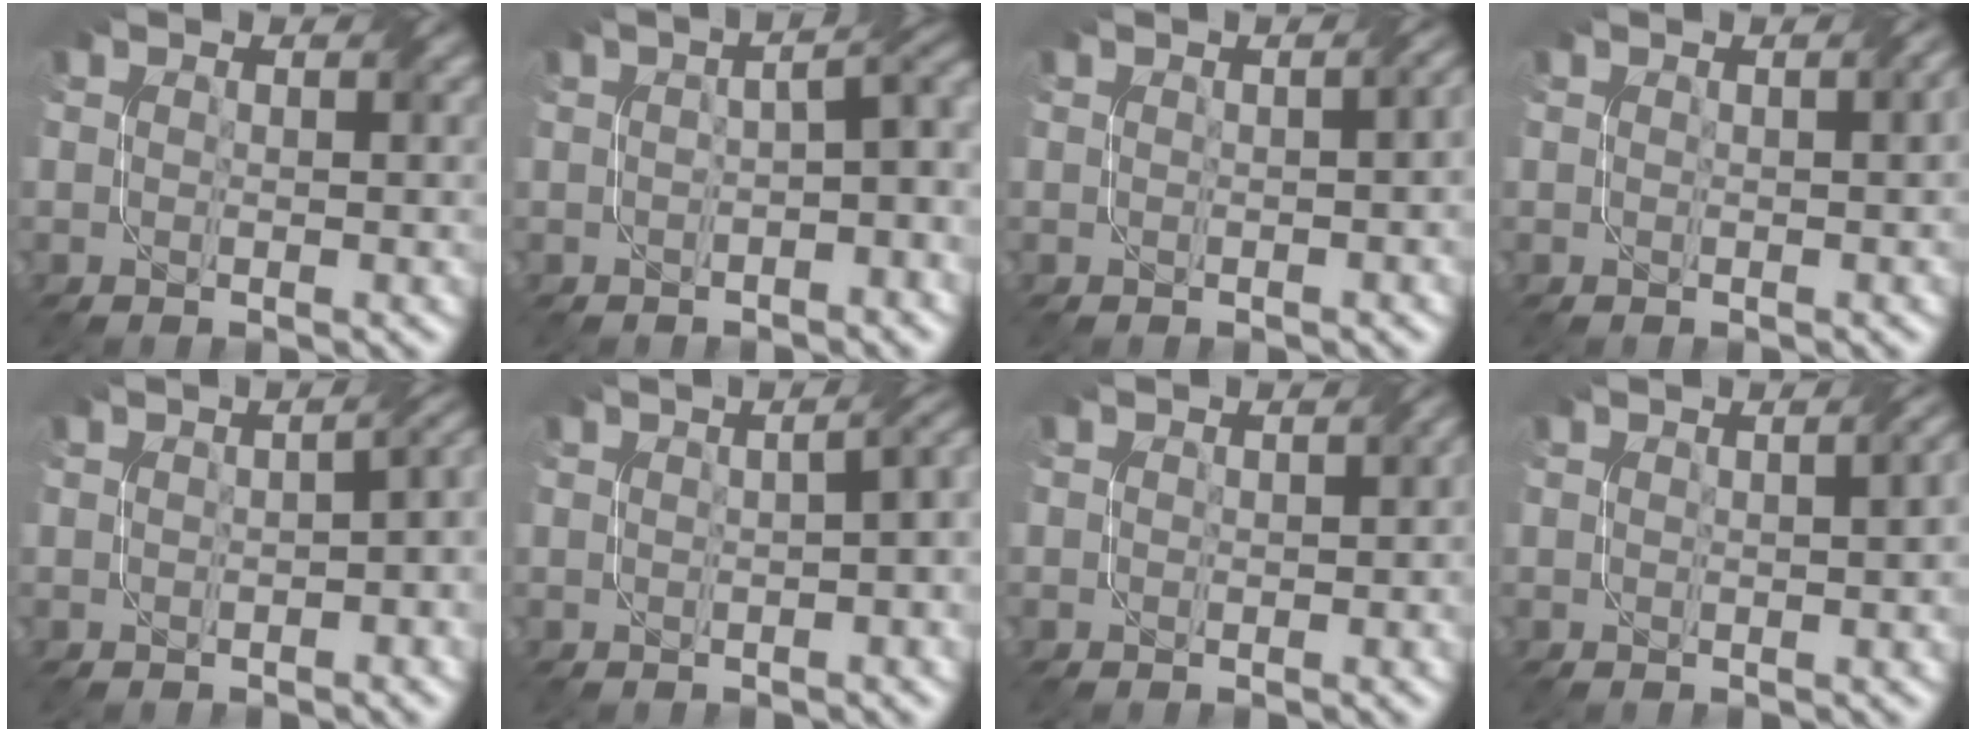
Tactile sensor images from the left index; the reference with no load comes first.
{"total": 5.1, "force": [-0.3, 1.7, 4.8], "torque": [-0.046, 0.015, -0.001]}
{"total": 3.8, "force": [0.2, 1.9, 3.3], "torque": [-0.010, 0.017, 0.004]}
{"total": 2.1, "force": [0.3, 0.9, 1.9], "torque": [-0.007, 0.009, 0.007]}
{"total": 5.2, "force": [-0.6, 2.5, 4.6], "torque": [-0.024, 0.006, 0.001]}
{"total": 7.1, "force": [0.5, 3.7, 6.1], "torque": [-0.027, 0.022, -0.005]}
{"total": 1.5, "force": [0.0, 1.0, 1.1], "torque": [-0.008, 0.002, 0.006]}
{"total": 4.1, "force": [0.7, 2.1, 3.5], "torque": [-0.006, 0.026, 0.002]}